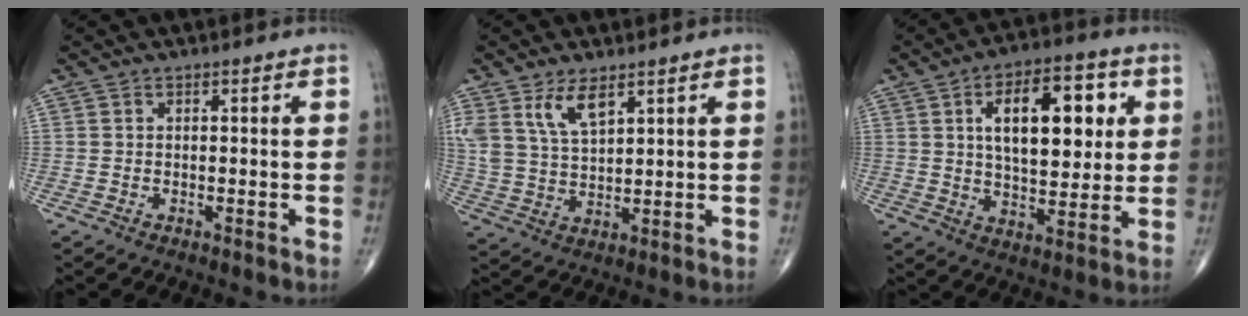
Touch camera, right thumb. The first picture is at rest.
{"total": 7.8, "force": [4.6, 3.5, 5.3], "torque": [-0.098, -0.020, 0.099]}
{"total": 17.3, "force": [4.6, 8.5, 14.3], "torque": [-0.184, -0.005, 0.073]}